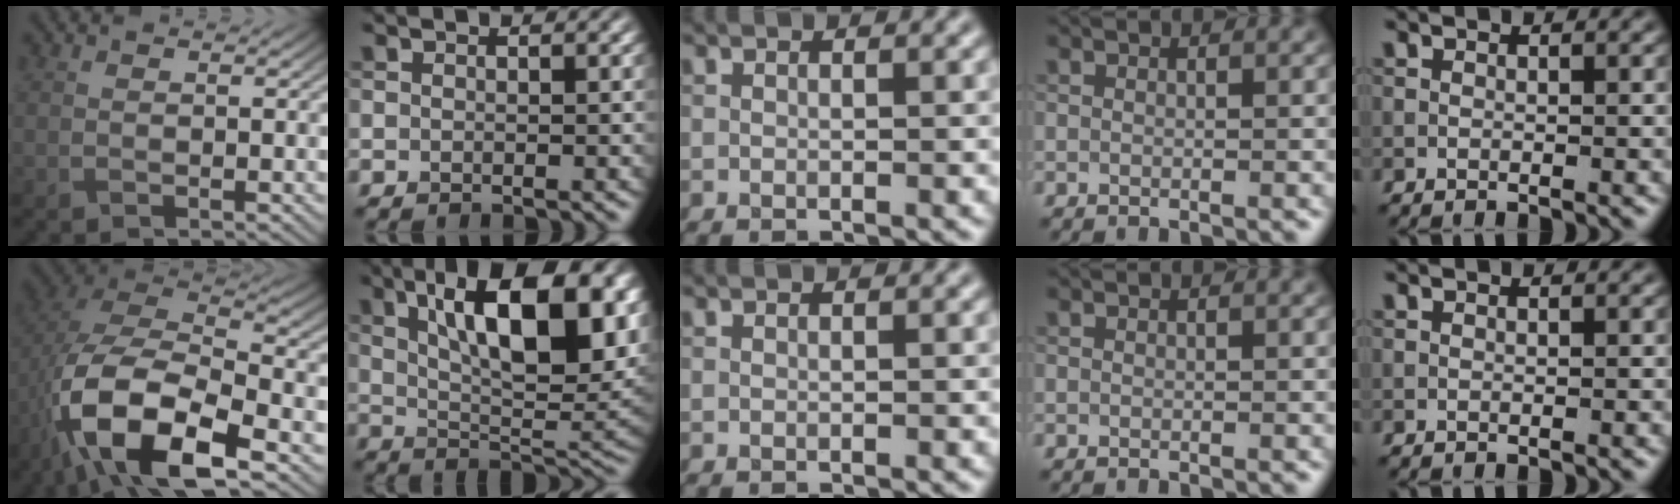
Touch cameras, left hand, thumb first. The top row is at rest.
{"thumb": {"total": 16.1, "force": [-6.8, 7.8, 12.3], "torque": [-0.261, -0.033, -0.124]}, "index": {"total": 14.6, "force": [5.6, 5.4, 12.4], "torque": [-0.183, 0.005, 0.089]}}